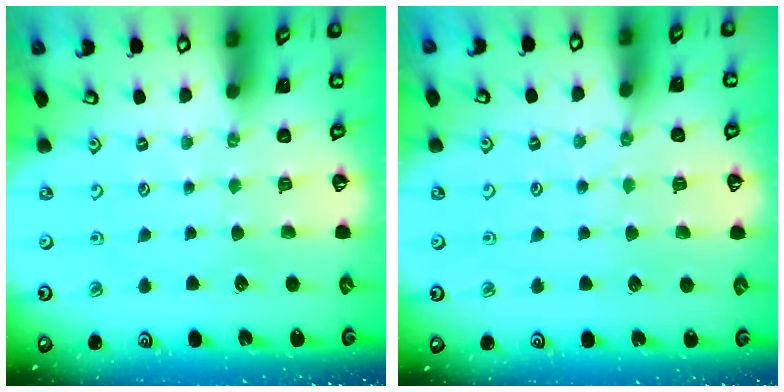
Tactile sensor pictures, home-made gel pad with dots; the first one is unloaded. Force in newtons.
{"total": 2.9, "press": 2.9, "slide": 0.2}